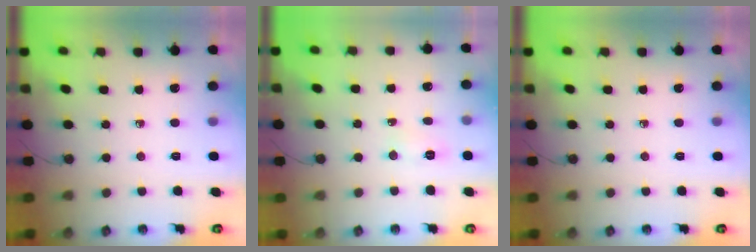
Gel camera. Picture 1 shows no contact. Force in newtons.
{"total": 5.3, "press": 5.2, "slide": 0.7}
{"total": 0.0}